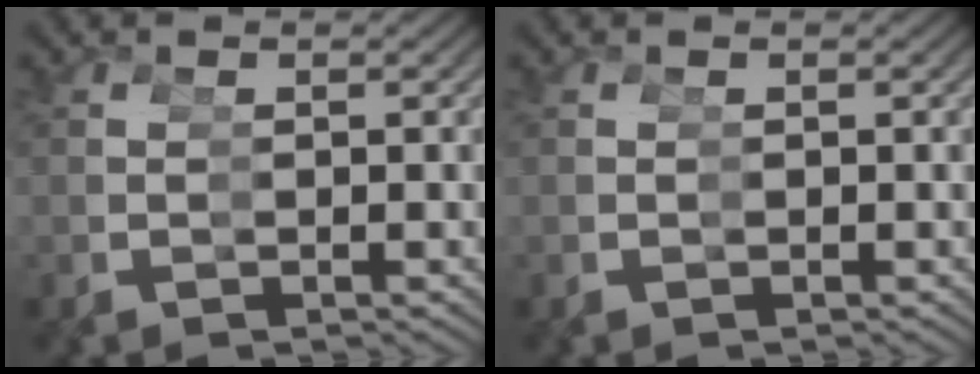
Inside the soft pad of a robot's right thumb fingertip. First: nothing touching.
{"total": 0.0}